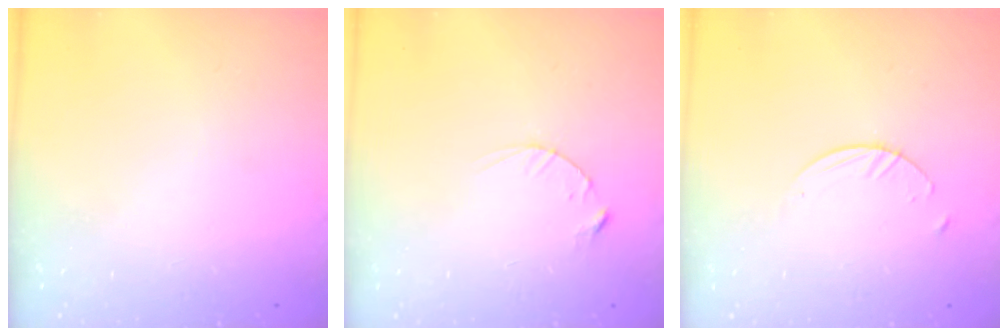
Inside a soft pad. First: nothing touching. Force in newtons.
{"total": 2.5, "press": 2.5, "slide": 0.4}
{"total": 2.7, "press": 2.6, "slide": 0.3}